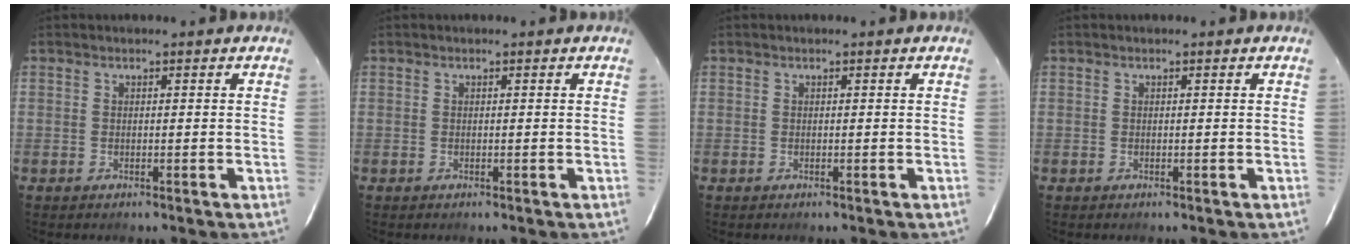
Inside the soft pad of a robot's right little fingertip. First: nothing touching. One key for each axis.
{"total": 0.0}
{"total": 0.0}
{"total": 0.0}